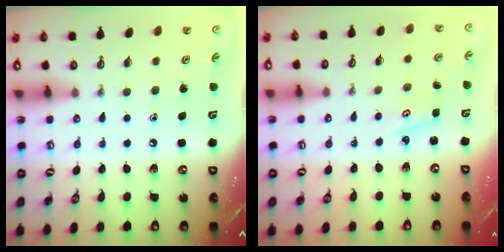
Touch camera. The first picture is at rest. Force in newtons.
{"total": 1.4, "press": 1.4, "slide": 0.3}